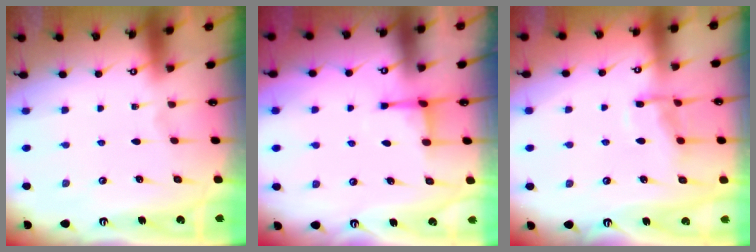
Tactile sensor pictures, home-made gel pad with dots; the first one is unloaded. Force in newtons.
{"total": 2.9, "press": 2.8, "slide": 0.7}
{"total": 9.9, "press": 9.9, "slide": 1.0}